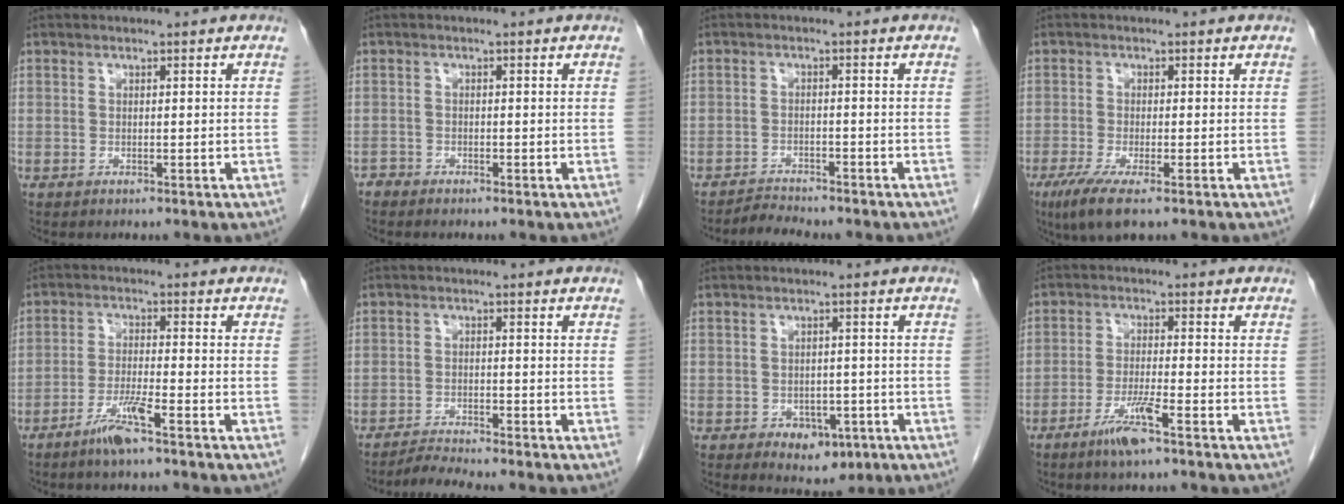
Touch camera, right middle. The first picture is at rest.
{"total": 0.9, "force": [-0.8, 0.2, -0.2], "torque": [0.002, -0.001, -0.017]}
{"total": 2.9, "force": [-2.9, 0.0, 0.2], "torque": [-0.009, -0.013, -0.047]}
{"total": 5.5, "force": [-3.3, 0.7, 4.4], "torque": [-0.089, -0.020, -0.056]}
{"total": 4.9, "force": [-3.3, -0.2, 3.6], "torque": [-0.072, -0.008, -0.067]}
{"total": 3.4, "force": [-3.2, -1.1, 0.5], "torque": [-0.021, -0.019, -0.057]}
{"total": 4.6, "force": [-2.1, 2.9, 2.9], "torque": [-0.037, 0.000, -0.017]}
{"total": 5.1, "force": [-3.2, -0.2, 4.0], "torque": [-0.079, -0.009, -0.064]}